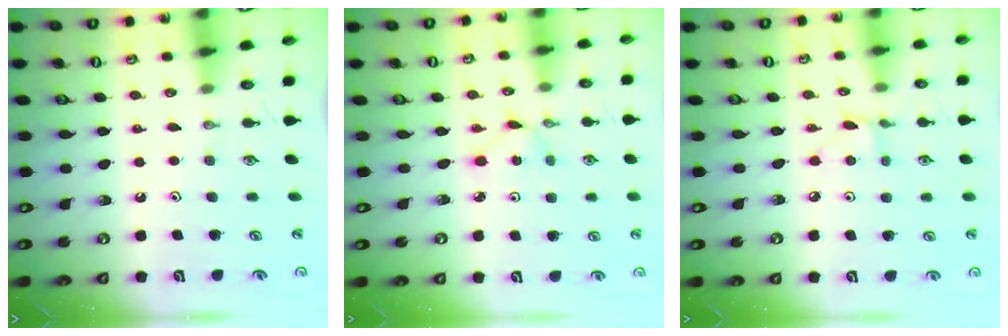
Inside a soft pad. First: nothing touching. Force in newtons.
{"total": 1.5, "press": 1.5, "slide": 0.2}
{"total": 2.6, "press": 2.6, "slide": 0.3}